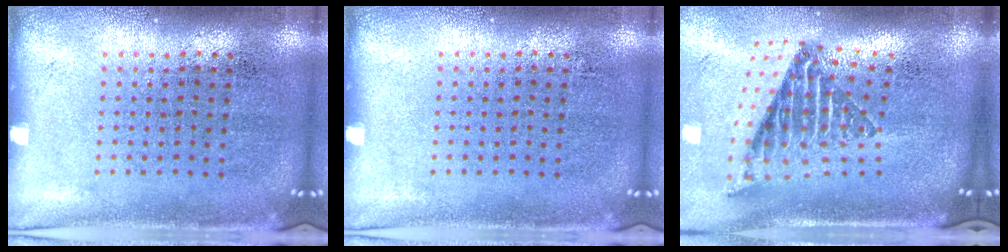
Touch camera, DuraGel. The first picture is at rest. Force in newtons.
{"total": 0.0}
{"total": 2.6, "press": 1.6, "slide": 2.1}